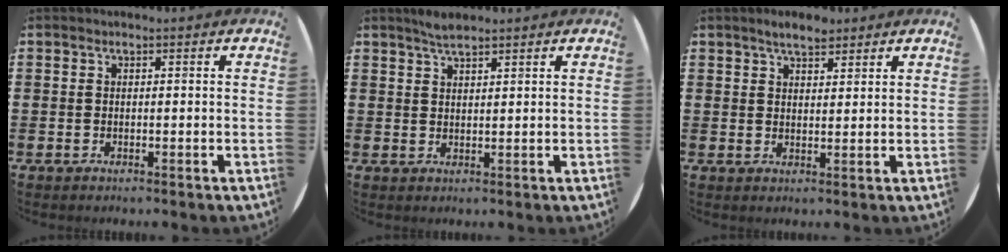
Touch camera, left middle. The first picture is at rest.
{"total": 2.4, "force": [2.1, 0.3, 1.0], "torque": [-0.022, 0.002, 0.039]}
{"total": 3.3, "force": [2.8, 1.2, 1.4], "torque": [-0.023, 0.000, 0.049]}